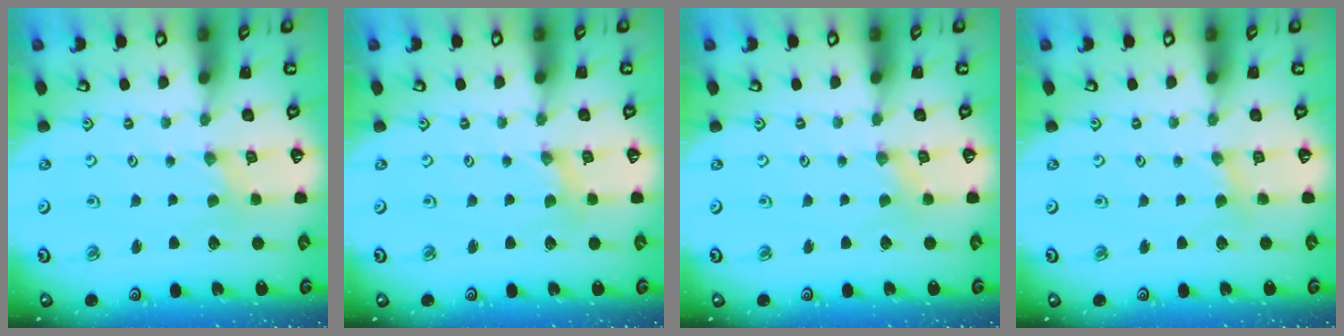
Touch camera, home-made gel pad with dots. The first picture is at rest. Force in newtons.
{"total": 0.0}
{"total": 0.7, "press": 0.7, "slide": 0.2}
{"total": 1.6, "press": 1.5, "slide": 0.3}